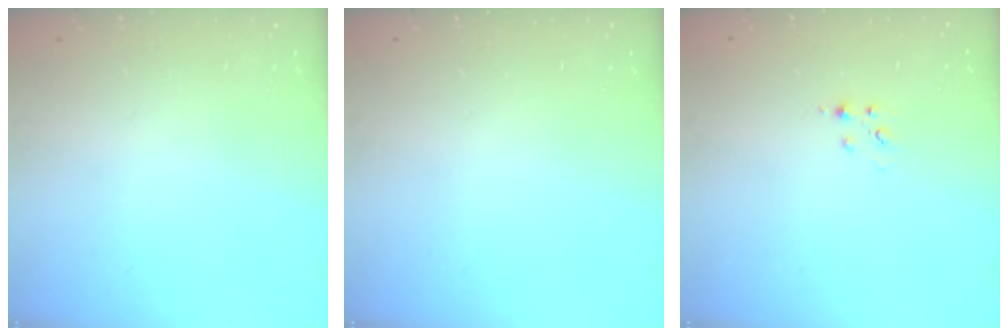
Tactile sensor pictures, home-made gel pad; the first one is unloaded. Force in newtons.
{"total": 0.0}
{"total": 3.8, "press": 3.7, "slide": 0.5}